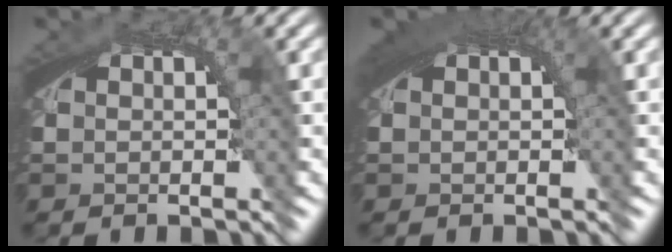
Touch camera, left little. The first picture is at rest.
{"total": 2.0, "force": [0.9, 0.4, 1.7], "torque": [-0.021, 0.007, 0.014]}